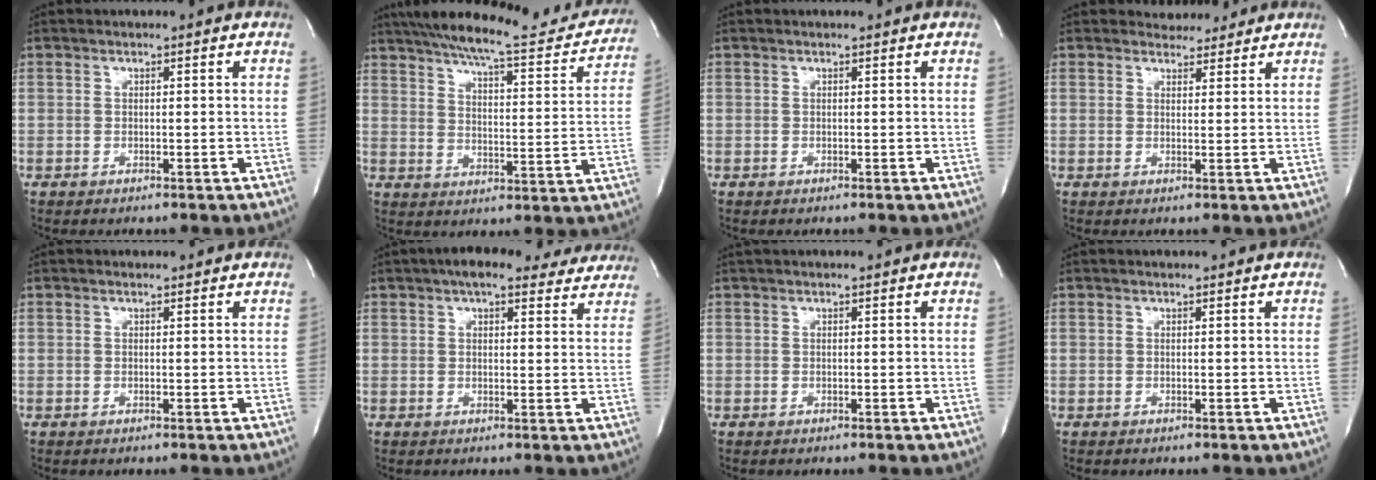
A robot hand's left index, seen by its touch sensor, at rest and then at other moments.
{"total": 22.9, "force": [20.5, 3.4, 9.5], "torque": [-0.147, -0.031, 0.263]}
{"total": 0.0}
{"total": 3.0, "force": [2.8, 1.1, 0.0], "torque": [-0.003, 0.002, 0.039]}
{"total": 0.7, "force": [0.7, 0.2, 0.0], "torque": [-0.008, 0.004, 0.009]}
{"total": 12.9, "force": [11.0, 4.0, 5.5], "torque": [-0.058, 0.033, 0.129]}
{"total": 2.4, "force": [2.1, 0.4, 1.1], "torque": [-0.017, 0.032, 0.032]}
{"total": 1.0, "force": [0.9, 0.1, 0.2], "torque": [-0.010, 0.005, 0.012]}